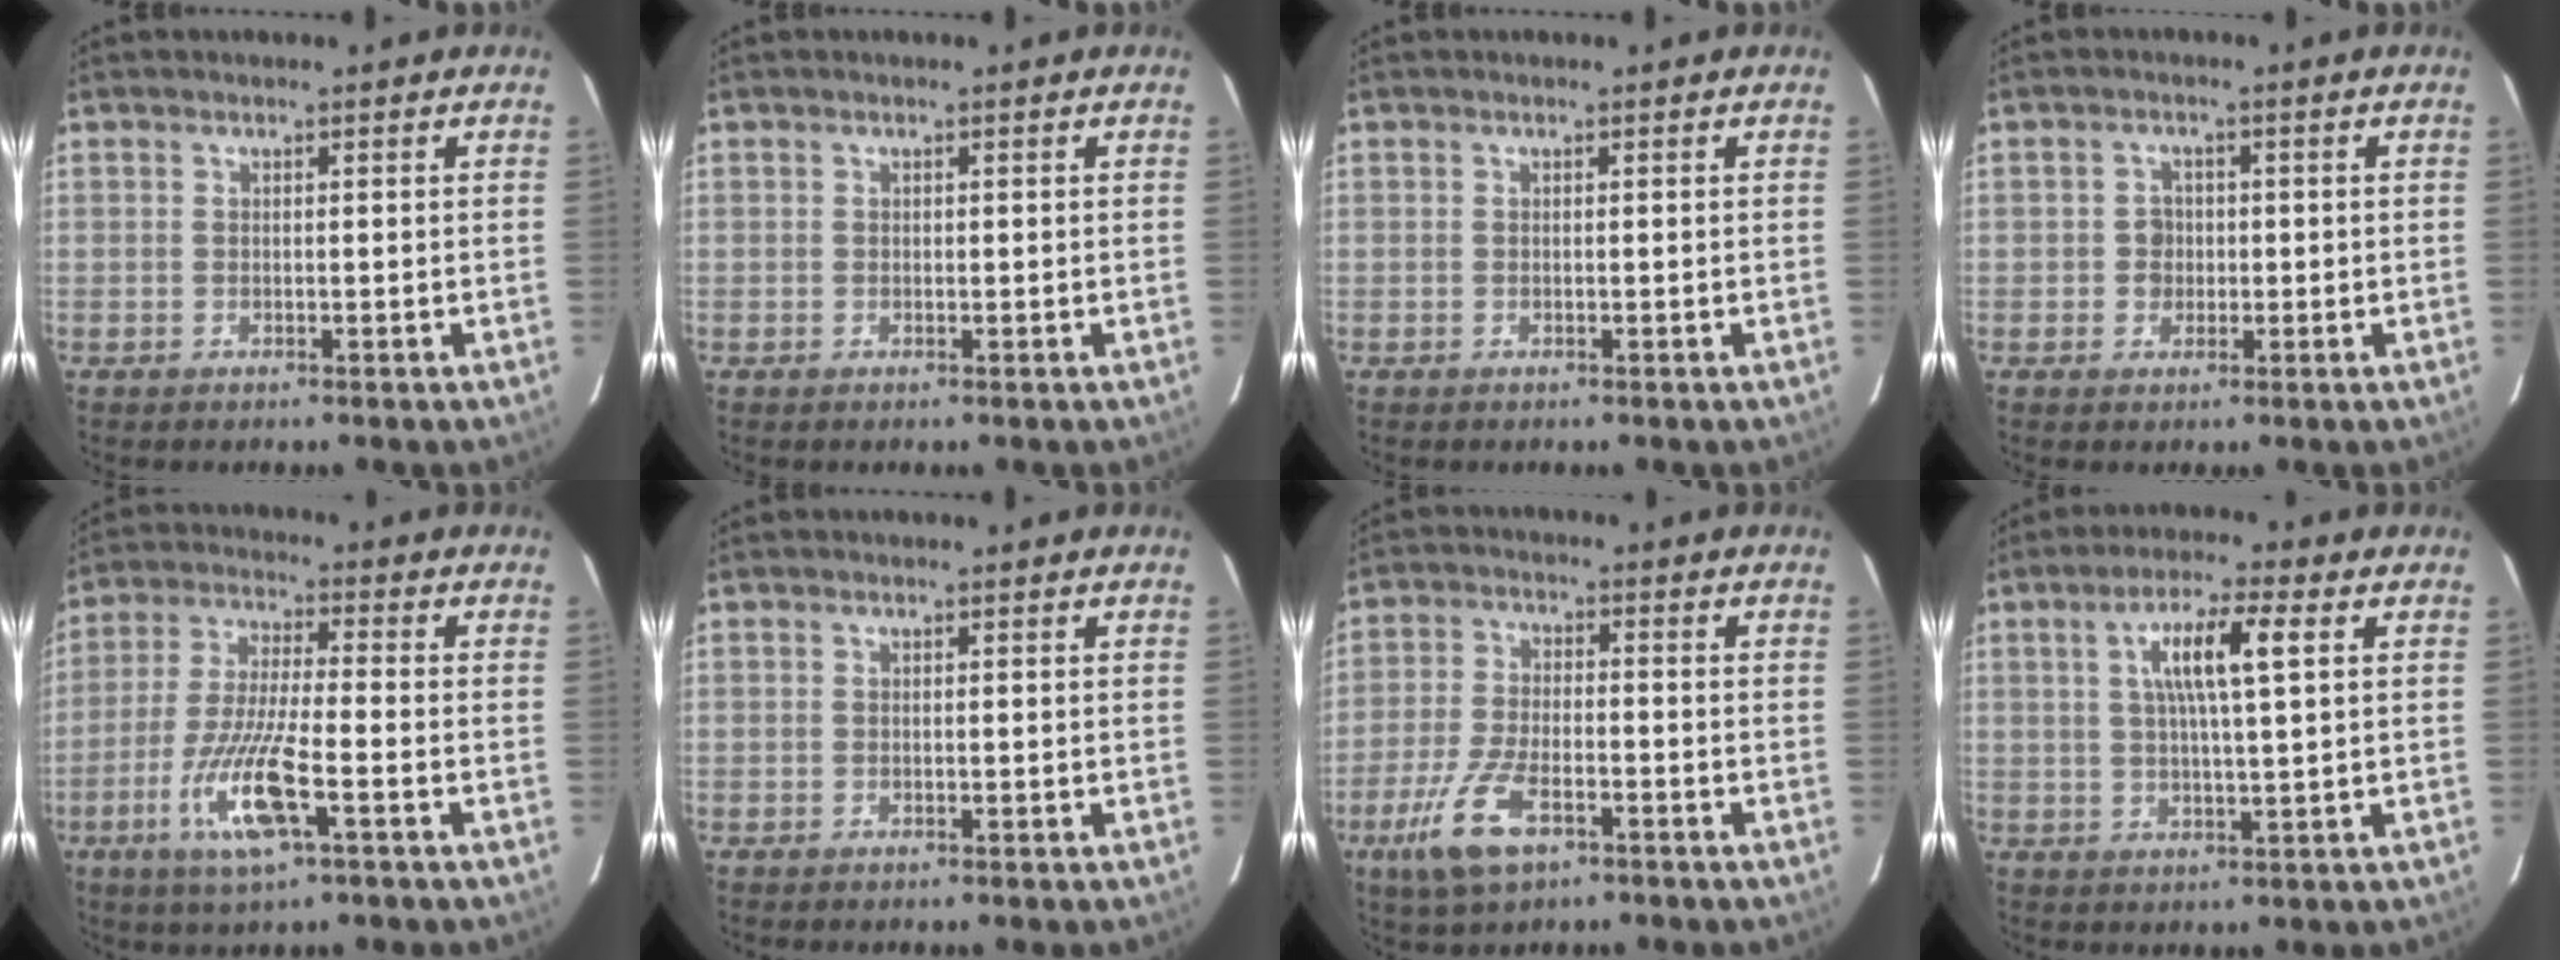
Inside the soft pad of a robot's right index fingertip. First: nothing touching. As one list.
[{"total": 0.0}, {"total": 0.0}, {"total": 2.5, "force": [-0.2, 2.3, 1.0], "torque": [-0.011, 0.006, -0.003]}, {"total": 11.5, "force": [-4.7, 1.2, 10.5], "torque": [-0.212, -0.018, -0.087]}, {"total": 0.0}, {"total": 8.9, "force": [-4.8, 3.1, 6.8], "torque": [-0.154, -0.014, -0.084]}, {"total": 8.1, "force": [2.3, 0.7, 7.7], "torque": [-0.145, 0.012, 0.040]}]